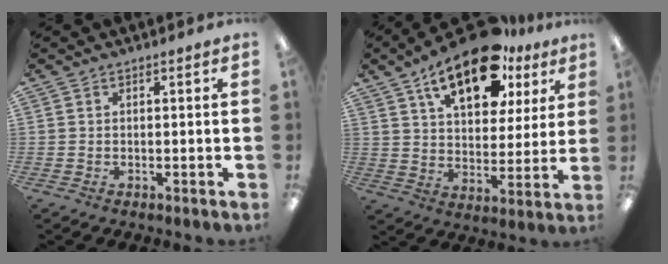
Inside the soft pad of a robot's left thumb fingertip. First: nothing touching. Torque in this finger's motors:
{"motor_torque": [0.41, 1.25, 1.49, -1.28, 0.15]}